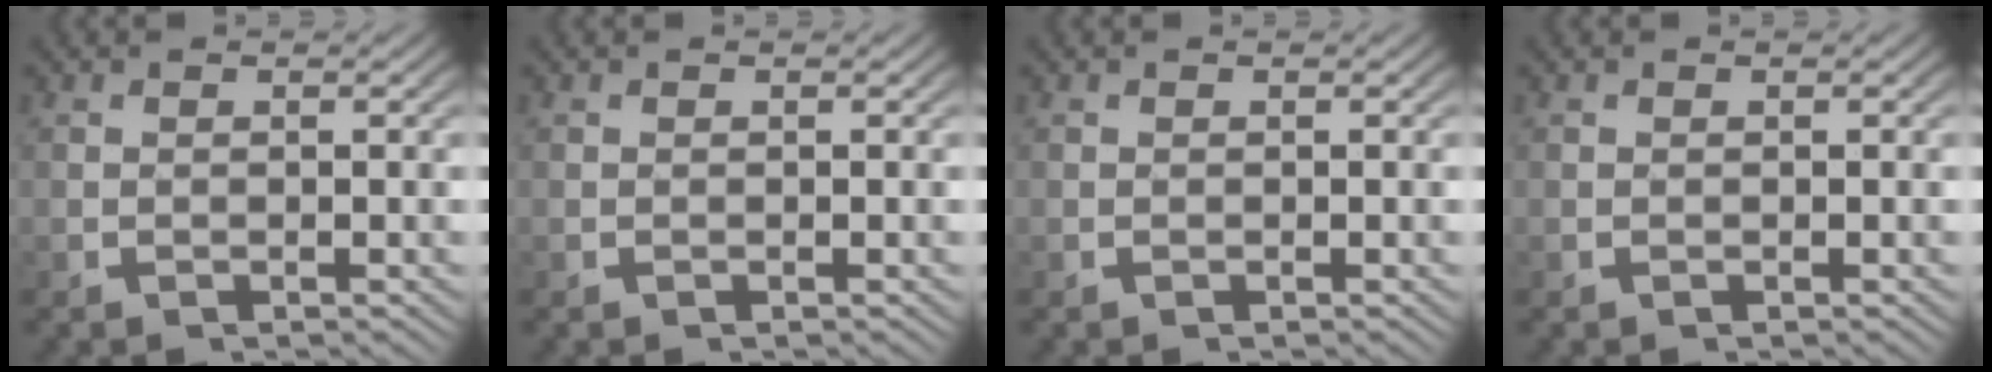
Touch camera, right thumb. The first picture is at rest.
{"total": 0.0}
{"total": 0.0}
{"total": 0.0}